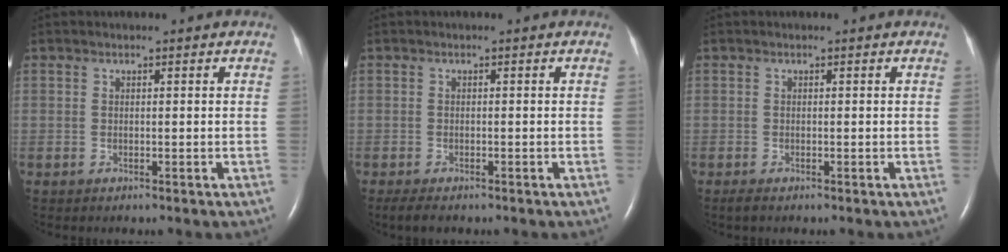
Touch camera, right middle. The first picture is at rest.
{"total": 2.7, "force": [-2.1, 0.8, 1.6], "torque": [-0.034, -0.008, -0.028]}
{"total": 0.8, "force": [-0.6, 0.1, 0.5], "torque": [-0.019, -0.005, -0.012]}